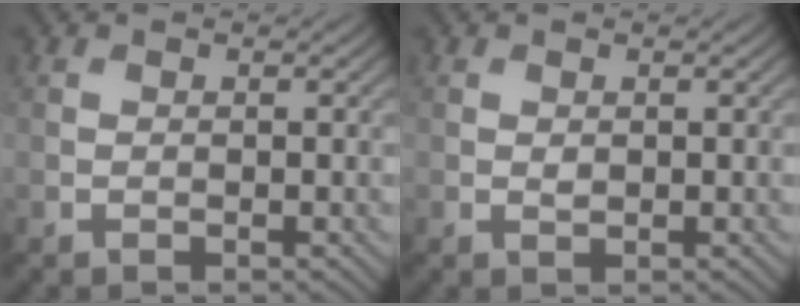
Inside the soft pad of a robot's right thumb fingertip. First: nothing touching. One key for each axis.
{"total": 0.6, "fx": 0.2, "fy": 0.4, "fz": 0.4, "tx": -0.009, "ty": -0.002, "tz": 0.005}